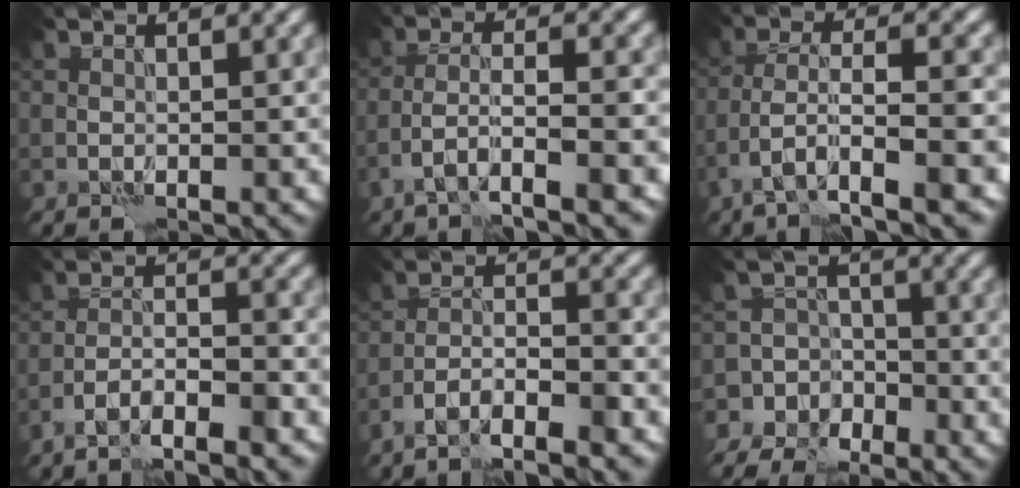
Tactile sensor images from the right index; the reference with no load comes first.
{"total": 4.9, "force": [-2.9, 0.9, 3.8], "torque": [-0.068, 0.005, -0.055]}
{"total": 6.1, "force": [-3.4, 1.4, 4.9], "torque": [-0.089, 0.000, -0.061]}
{"total": 4.7, "force": [-3.7, 0.7, 2.9], "torque": [-0.044, 0.005, -0.065]}
{"total": 5.2, "force": [-4.1, 0.9, 3.1], "torque": [-0.046, 0.002, -0.073]}
{"total": 7.7, "force": [-5.2, 5.7, 0.1], "torque": [0.024, -0.012, -0.101]}